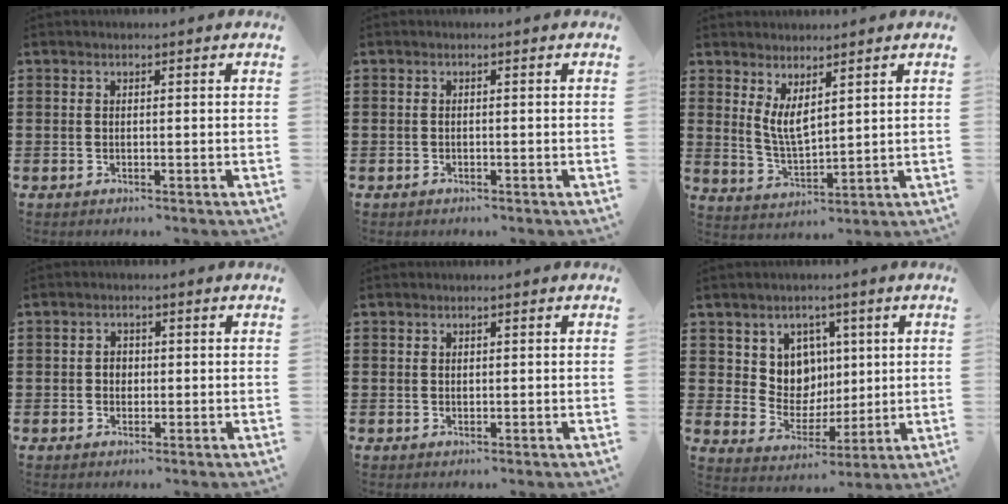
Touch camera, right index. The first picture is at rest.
{"total": 0.5, "force": [-0.4, 0.3, 0.1], "torque": [-0.004, 0.001, -0.010]}
{"total": 4.5, "force": [2.4, 1.7, 3.4], "torque": [-0.074, -0.001, 0.045]}
{"total": 1.6, "force": [-0.1, 1.4, 0.8], "torque": [-0.019, 0.007, -0.004]}
{"total": 0.6, "force": [0.3, 0.5, 0.1], "torque": [-0.004, 0.003, 0.005]}
{"total": 7.5, "force": [2.9, 6.8, 1.7], "torque": [-0.065, -0.006, 0.056]}